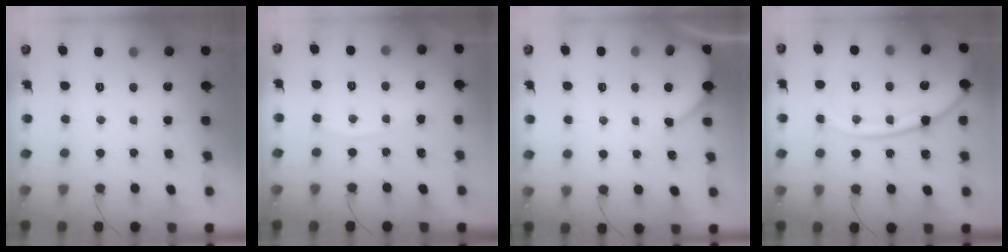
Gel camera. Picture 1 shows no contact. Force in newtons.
{"total": 4.3, "press": 4.3, "slide": 0.5}
{"total": 2.9, "press": 2.9, "slide": 0.4}
{"total": 18.4, "press": 18.3, "slide": 2.0}